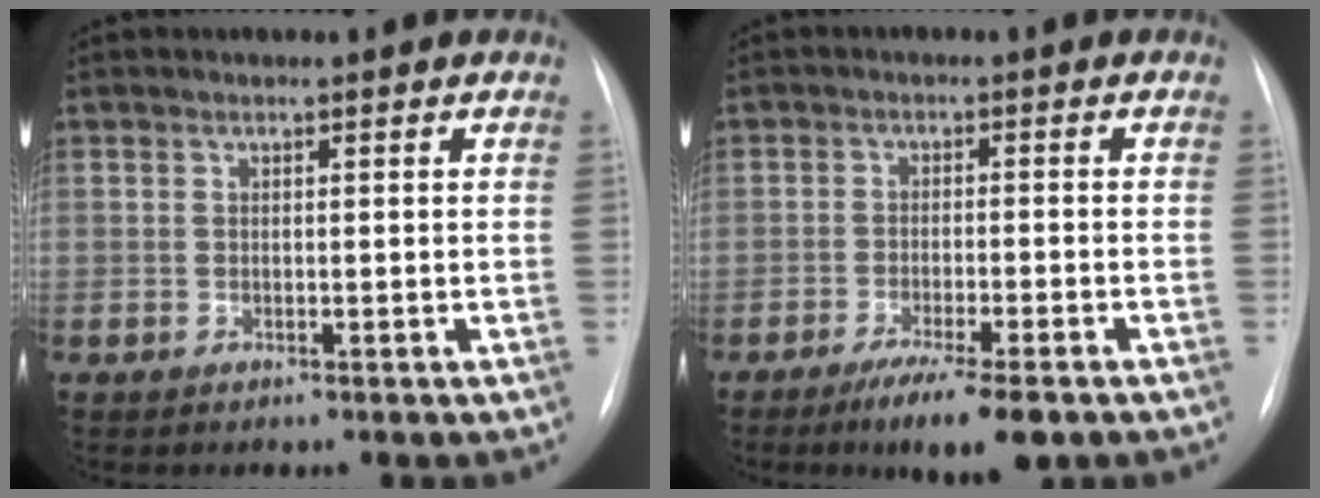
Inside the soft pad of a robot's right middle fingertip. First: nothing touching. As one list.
[{"total": 8.0, "force": [-5.4, 0.9, 5.8], "torque": [-0.087, -0.017, -0.080]}]